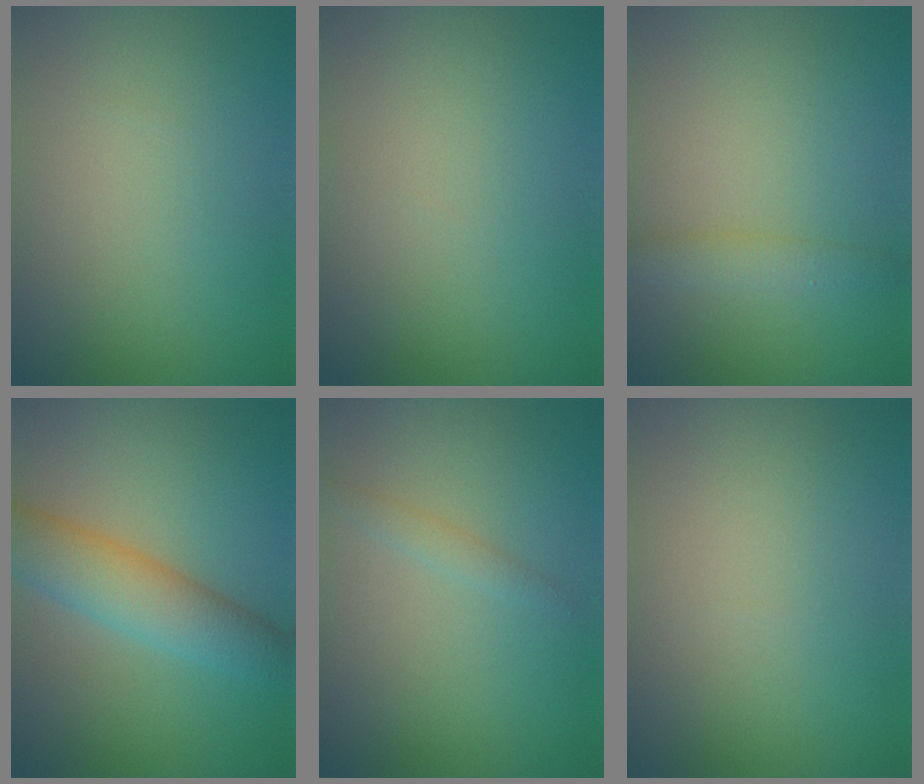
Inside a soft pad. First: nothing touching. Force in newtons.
{"total": 0.0}
{"total": 2.0, "press": 2.0, "slide": 0.1}
{"total": 5.8, "press": 5.8, "slide": 0.2}
{"total": 1.1, "press": 1.1, "slide": 0.1}
{"total": 0.0}